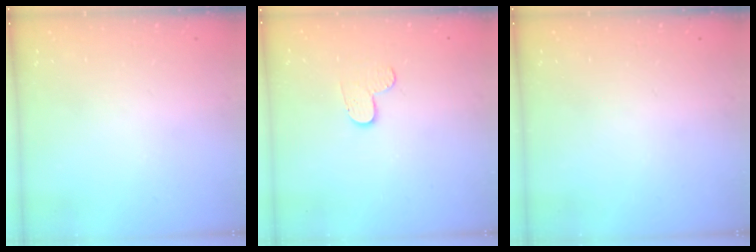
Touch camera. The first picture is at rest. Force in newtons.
{"total": 3.3, "press": 3.3, "slide": 0.3}
{"total": 0.0}